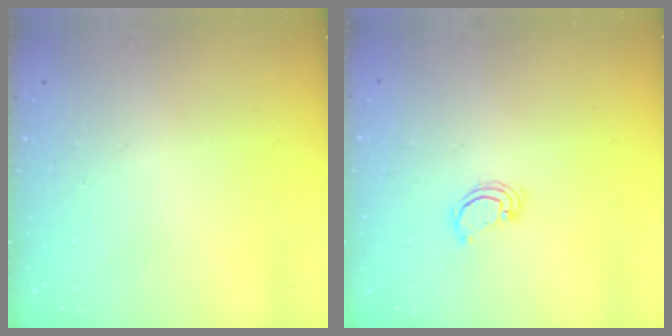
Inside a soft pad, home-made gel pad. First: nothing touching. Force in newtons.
{"total": 2.6, "press": 2.6, "slide": 0.2}